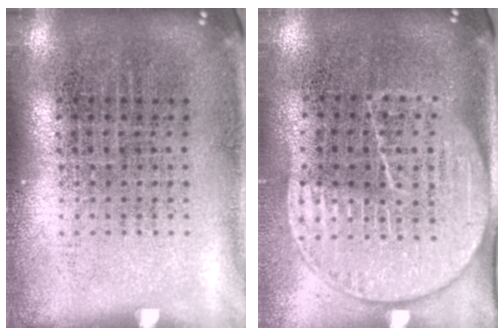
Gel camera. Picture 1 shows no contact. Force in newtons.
{"total": 1.8, "press": 1.5, "slide": 1.0}